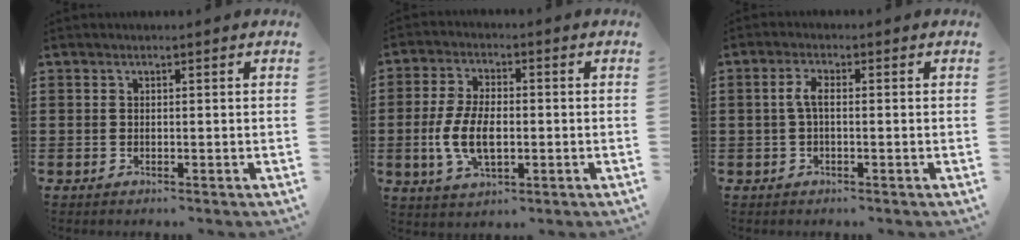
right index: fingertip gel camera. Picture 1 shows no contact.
{"total": 8.0, "force": [-1.3, 4.0, 6.9], "torque": [-0.153, -0.001, -0.027]}
{"total": 2.7, "force": [-0.3, 0.9, 2.5], "torque": [-0.062, -0.002, -0.012]}